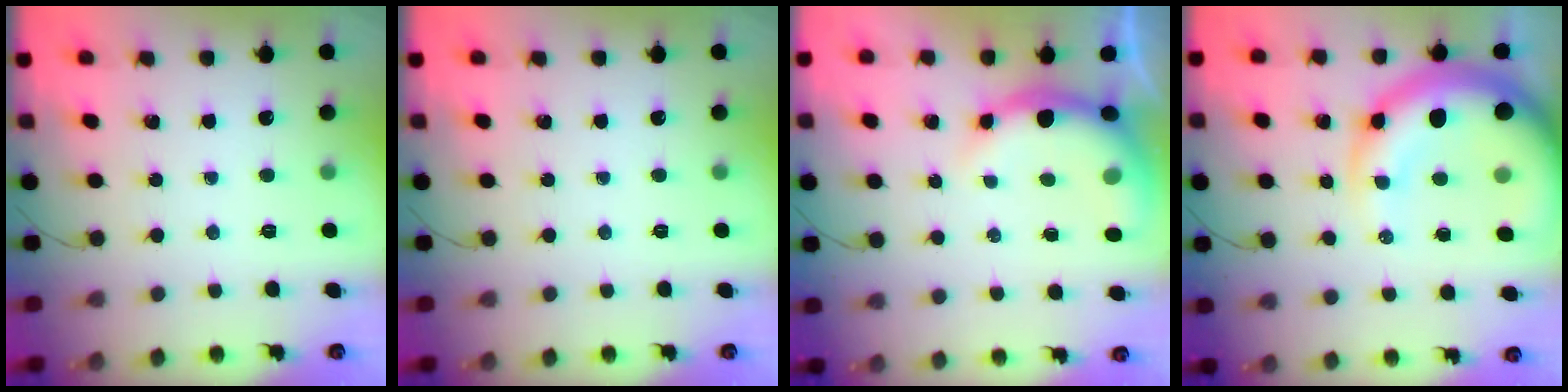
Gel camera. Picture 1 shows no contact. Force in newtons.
{"total": 0.0}
{"total": 7.2, "press": 7.0, "slide": 1.7}
{"total": 16.3, "press": 15.6, "slide": 4.7}